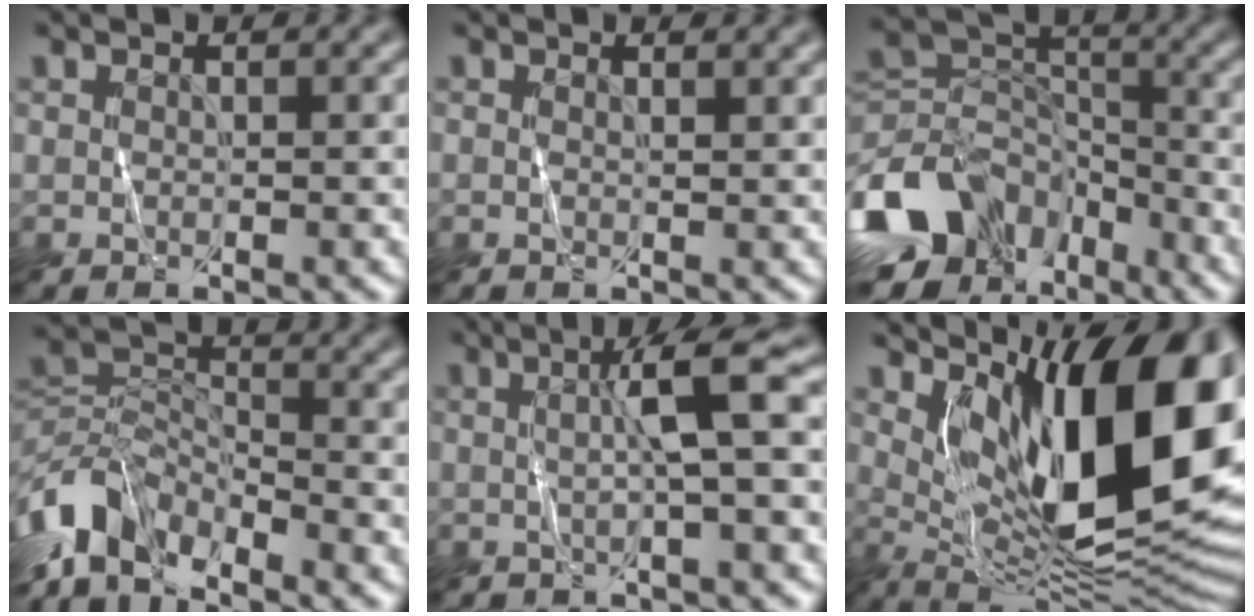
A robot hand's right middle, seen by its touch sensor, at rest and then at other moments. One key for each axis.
{"total": 0.6, "fx": 0.4, "fy": 0.1, "fz": 0.5, "tx": -0.009, "ty": -0.001, "tz": 0.005}
{"total": 13.0, "fx": -6.6, "fy": 9.0, "fz": 6.6, "tx": -0.150, "ty": 0.000, "tz": -0.122}
{"total": 6.6, "fx": -4.8, "fy": 3.0, "fz": 3.4, "tx": -0.061, "ty": -0.002, "tz": -0.107}
{"total": 4.5, "fx": 0.4, "fy": 0.3, "fz": 4.5, "tx": -0.078, "ty": 0.010, "tz": 0.005}
{"total": 15.5, "fx": 3.8, "fy": 6.3, "fz": 13.6, "tx": -0.176, "ty": -0.004, "tz": 0.065}